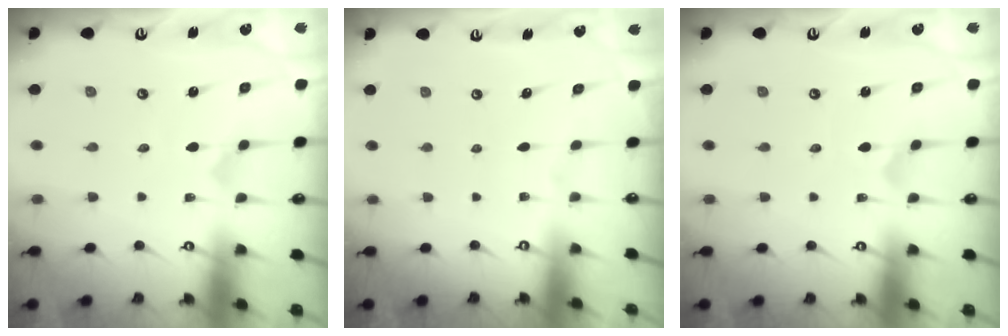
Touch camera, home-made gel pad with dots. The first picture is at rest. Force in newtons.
{"total": 0.0}
{"total": 0.0}